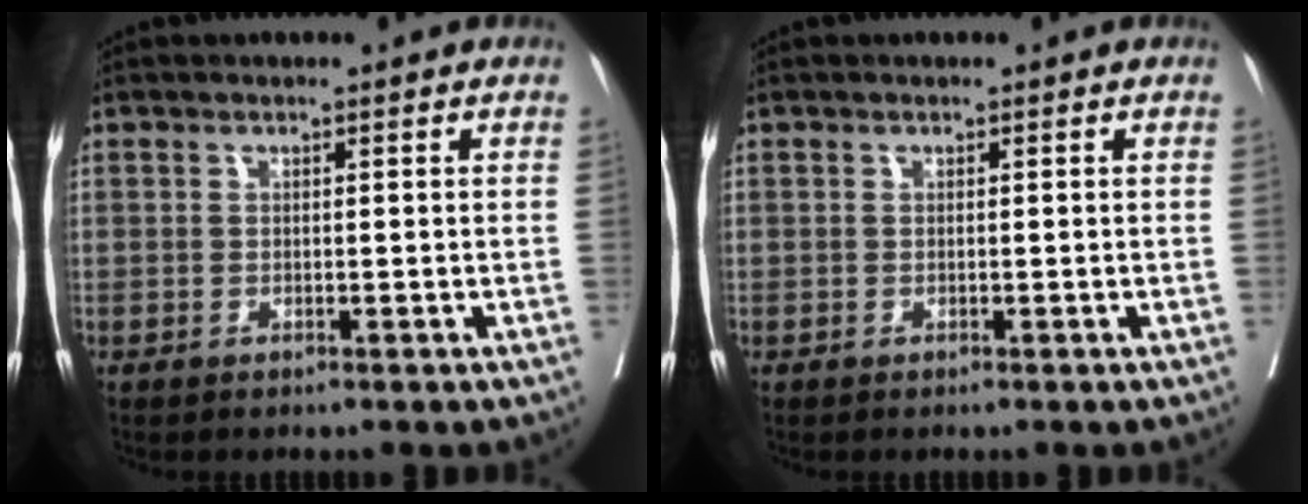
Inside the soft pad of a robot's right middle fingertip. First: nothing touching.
{"total": 0.0}